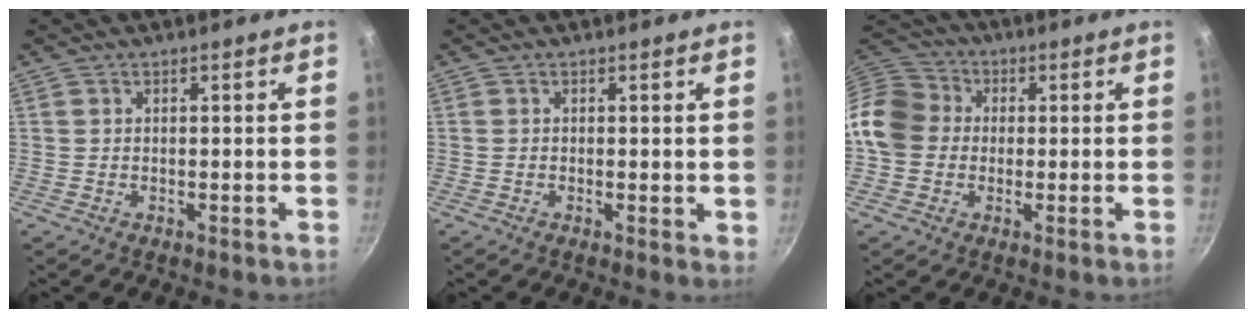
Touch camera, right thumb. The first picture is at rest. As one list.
[{"total": 1.1, "force": [0.1, 0.5, 1.0], "torque": [-0.012, -0.003, -0.001]}, {"total": 10.8, "force": [0.1, 9.4, 5.3], "torque": [-0.070, 0.024, -0.019]}]